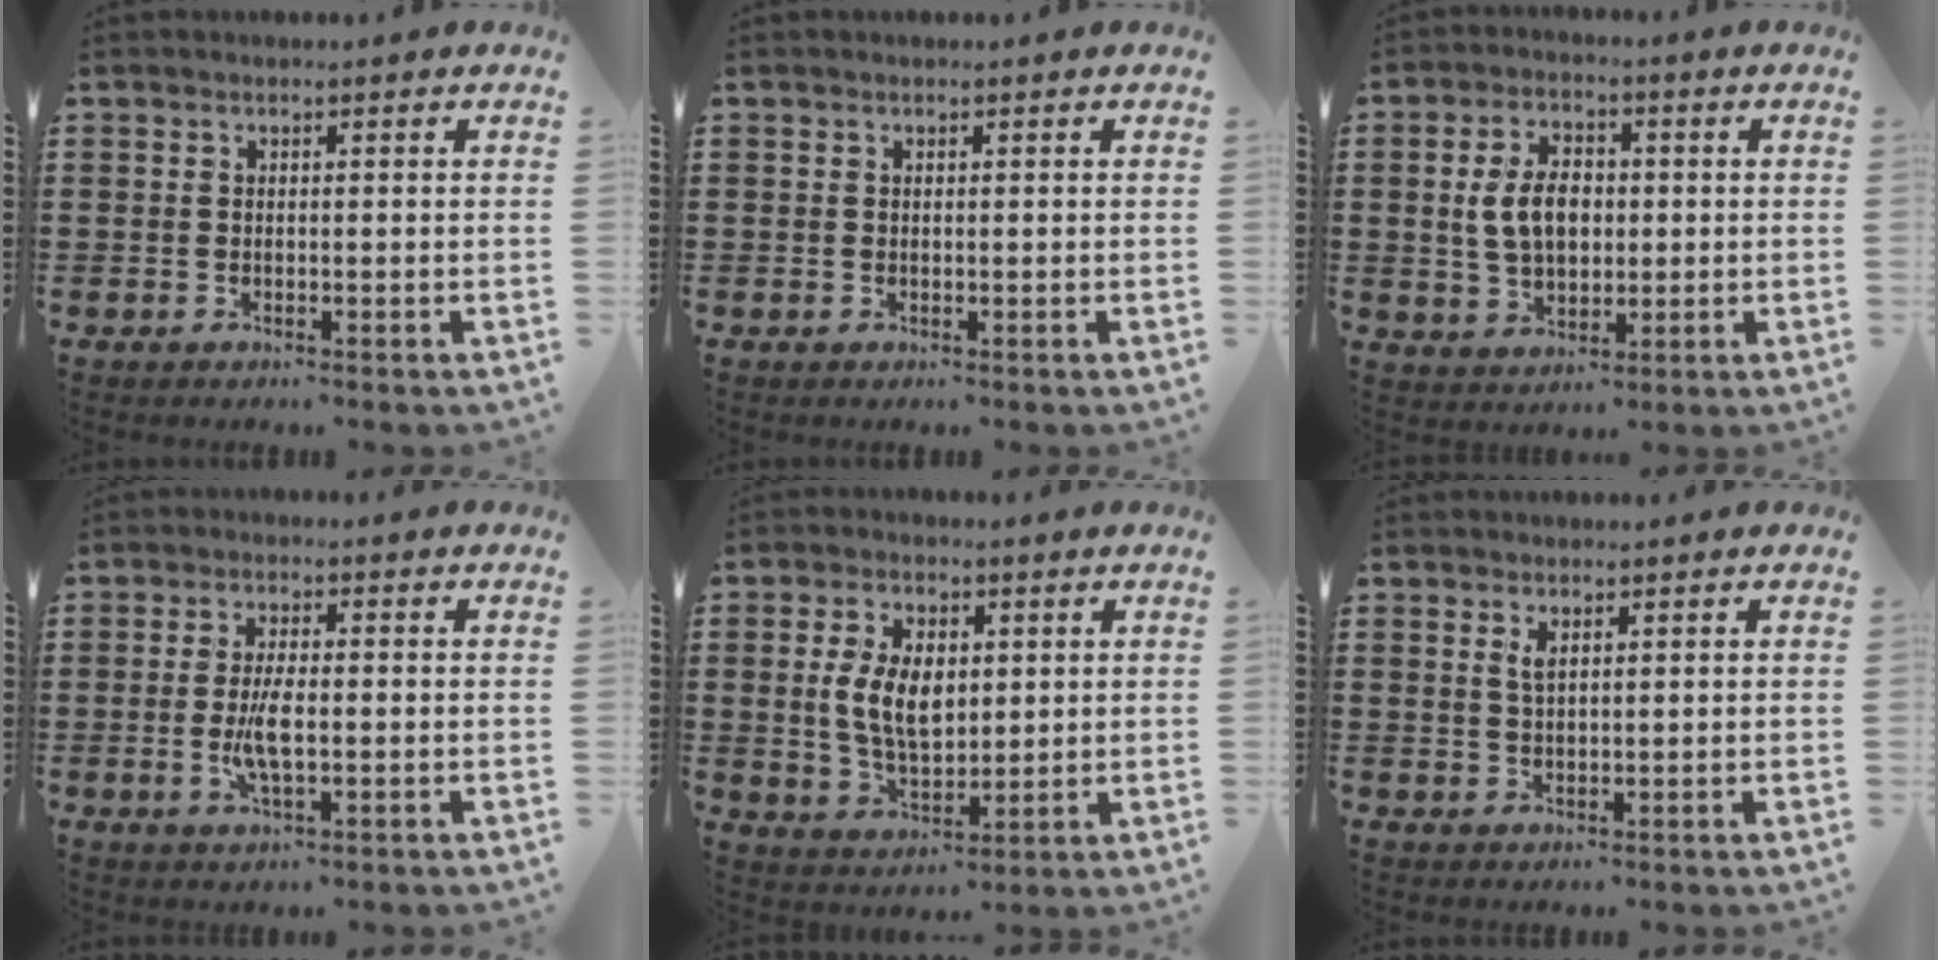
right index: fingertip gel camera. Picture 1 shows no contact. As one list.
[{"total": 0.0}, {"total": 7.0, "force": [0.4, 4.5, 5.3], "torque": [-0.115, 0.008, -0.001]}, {"total": 5.0, "force": [-0.8, 1.6, 4.6], "torque": [-0.108, -0.005, -0.024]}, {"total": 7.6, "force": [1.0, 4.5, 6.1], "torque": [-0.123, 0.010, 0.016]}, {"total": 1.8, "force": [0.9, 0.6, 1.4], "torque": [-0.032, 0.002, 0.016]}]